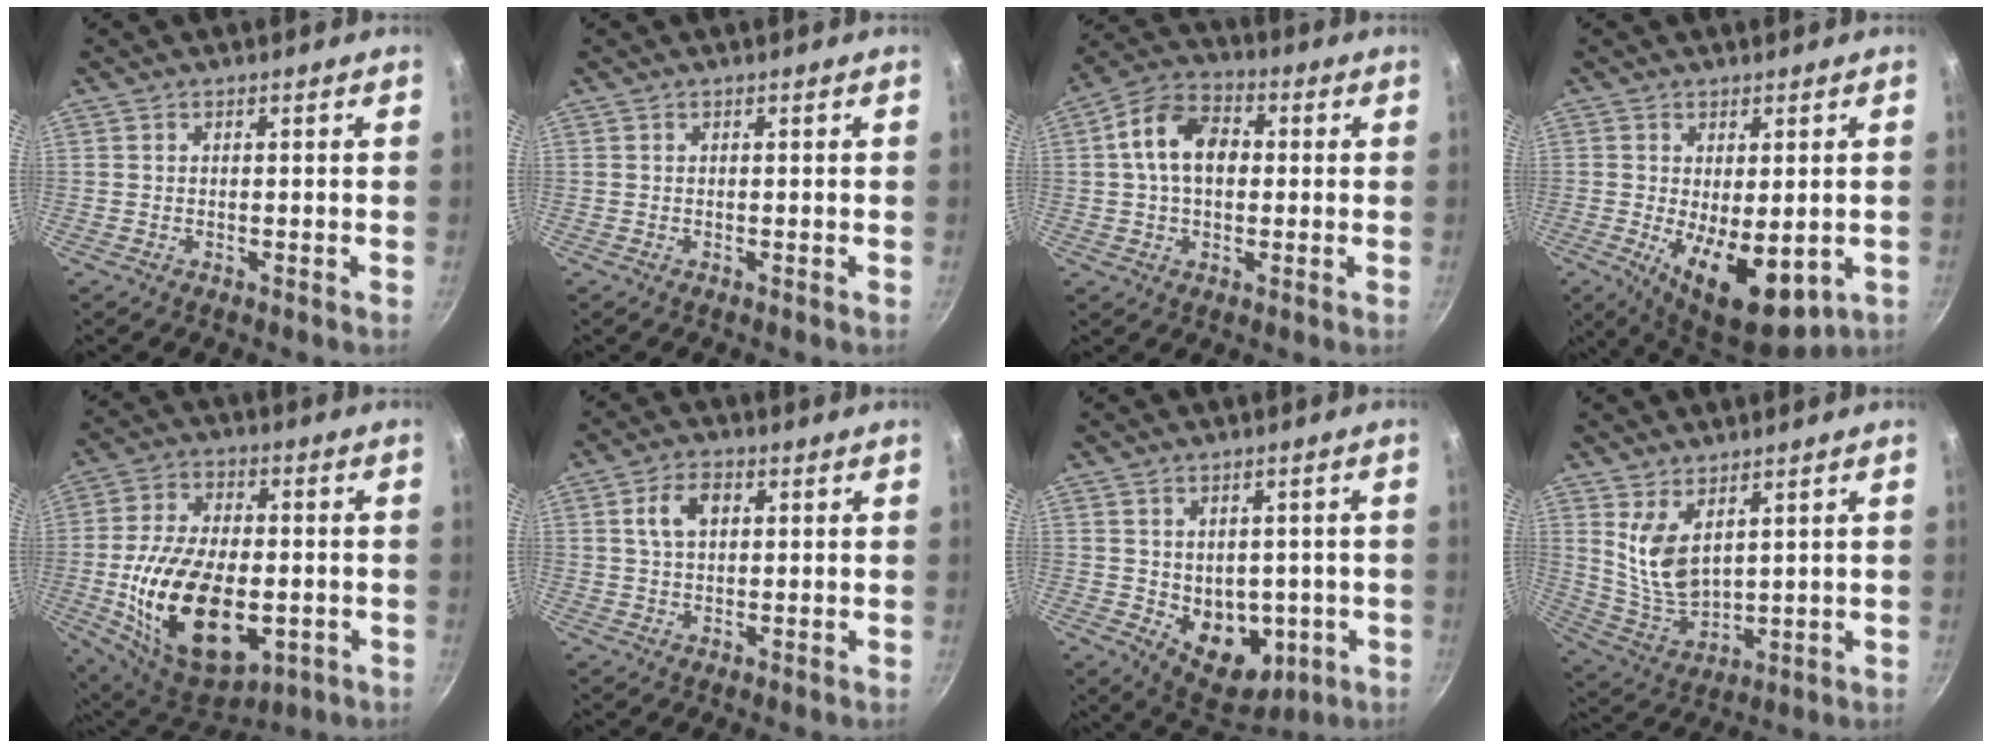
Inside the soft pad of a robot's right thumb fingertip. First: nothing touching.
{"total": 0.0}
{"total": 11.7, "force": [1.2, 8.0, 8.4], "torque": [-0.123, 0.025, 0.004]}
{"total": 12.4, "force": [-2.3, 5.9, 10.7], "torque": [-0.148, -0.018, -0.018]}
{"total": 23.5, "force": [-4.5, 13.4, 18.8], "torque": [-0.325, 0.011, -0.062]}
{"total": 5.9, "force": [1.5, 3.8, 4.2], "torque": [-0.063, 0.009, 0.024]}
{"total": 11.1, "force": [-1.6, 8.2, 7.3], "torque": [-0.060, -0.015, 0.001]}
{"total": 9.2, "force": [4.0, 4.9, 6.7], "torque": [-0.118, -0.043, 0.094]}